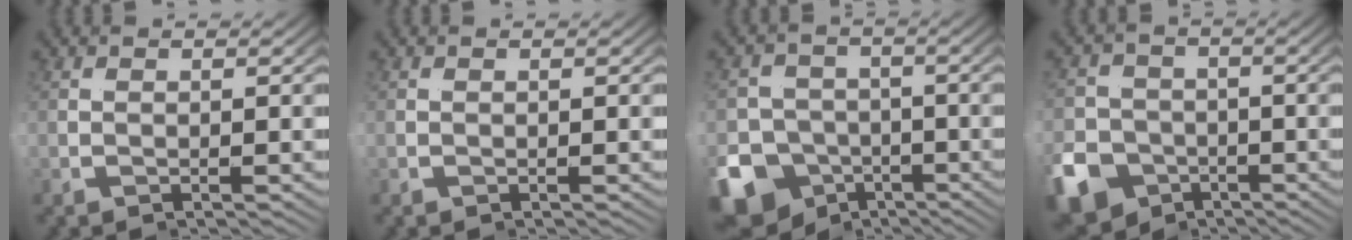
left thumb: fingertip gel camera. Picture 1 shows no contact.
{"total": 0.0}
{"total": 16.2, "force": [-4.4, 13.7, 7.6], "torque": [-0.161, -0.063, -0.067]}
{"total": 13.2, "force": [-3.5, 11.2, 6.0], "torque": [-0.129, -0.044, -0.057]}